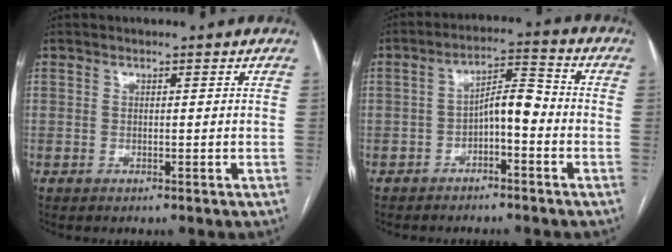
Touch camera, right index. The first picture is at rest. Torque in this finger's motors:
{"motor_torque": [0.83, 0.04, 0.13, 0.09]}